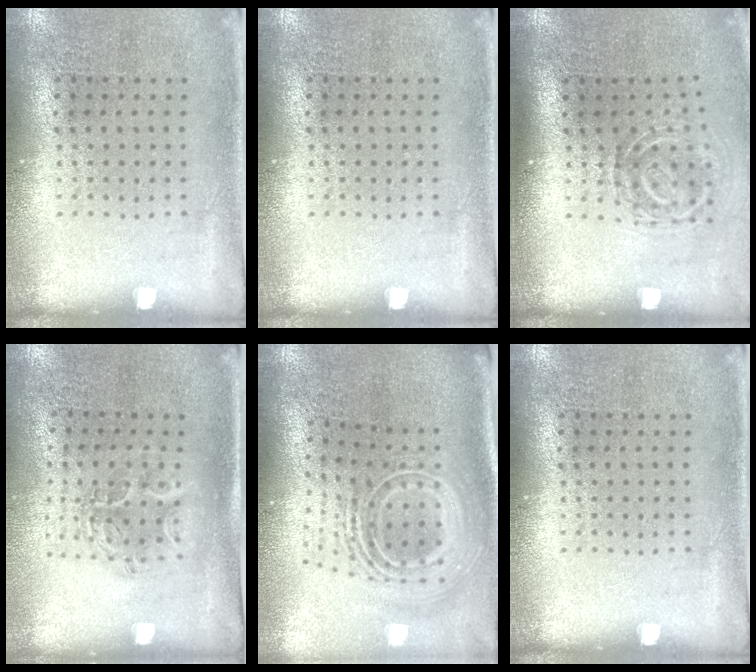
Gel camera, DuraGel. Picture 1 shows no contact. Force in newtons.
{"total": 0.0}
{"total": 1.9, "press": 1.2, "slide": 1.5}
{"total": 1.1, "press": 1.1, "slide": 0.2}
{"total": 2.8, "press": 1.8, "slide": 2.2}
{"total": 0.0}